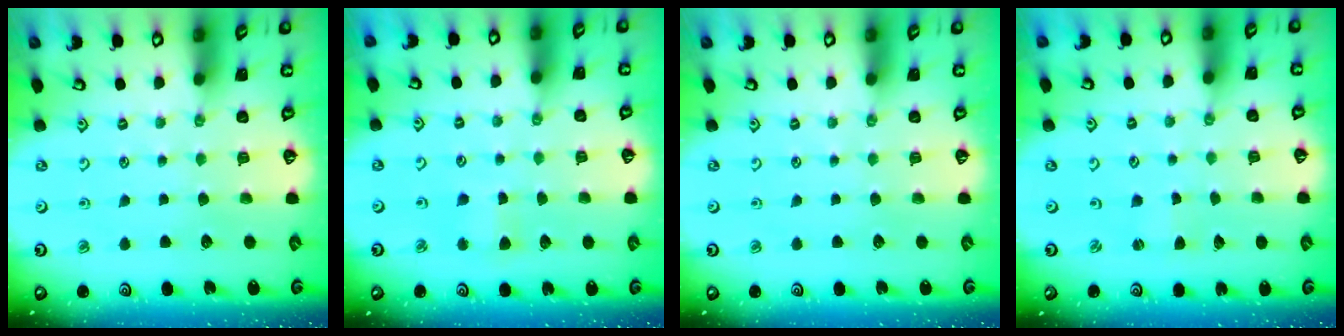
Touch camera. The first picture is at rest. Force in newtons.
{"total": 3.3, "press": 3.3, "slide": 0.3}
{"total": 0.0}
{"total": 0.6, "press": 0.6, "slide": 0.1}